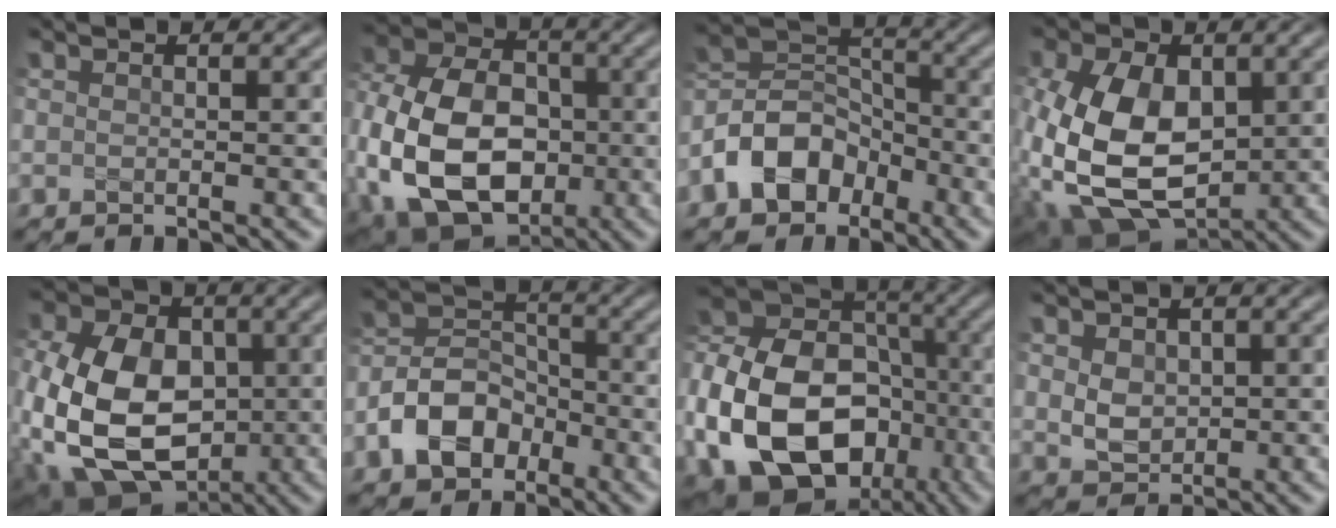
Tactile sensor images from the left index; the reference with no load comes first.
{"total": 16.4, "force": [-2.9, 11.7, 11.0], "torque": [-0.229, -0.028, -0.042]}
{"total": 6.9, "force": [-3.7, 4.8, 3.2], "torque": [-0.053, 0.006, -0.085]}
{"total": 11.4, "force": [-0.9, 7.3, 8.7], "torque": [-0.206, -0.014, -0.016]}
{"total": 14.2, "force": [-2.1, 10.2, 9.7], "torque": [-0.184, -0.020, -0.034]}
{"total": 6.0, "force": [-3.0, 4.2, 3.1], "torque": [-0.050, 0.004, -0.066]}
{"total": 18.3, "force": [-6.2, 13.4, 10.7], "torque": [-0.233, -0.019, -0.107]}
{"total": 2.8, "force": [0.6, 2.1, 1.6], "torque": [-0.036, -0.005, 0.015]}